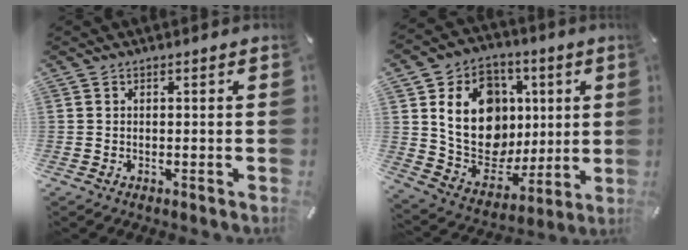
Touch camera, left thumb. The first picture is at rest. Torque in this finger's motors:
{"motor_torque": [1.01, 0.71, 0.61, -0.33, 0.48]}